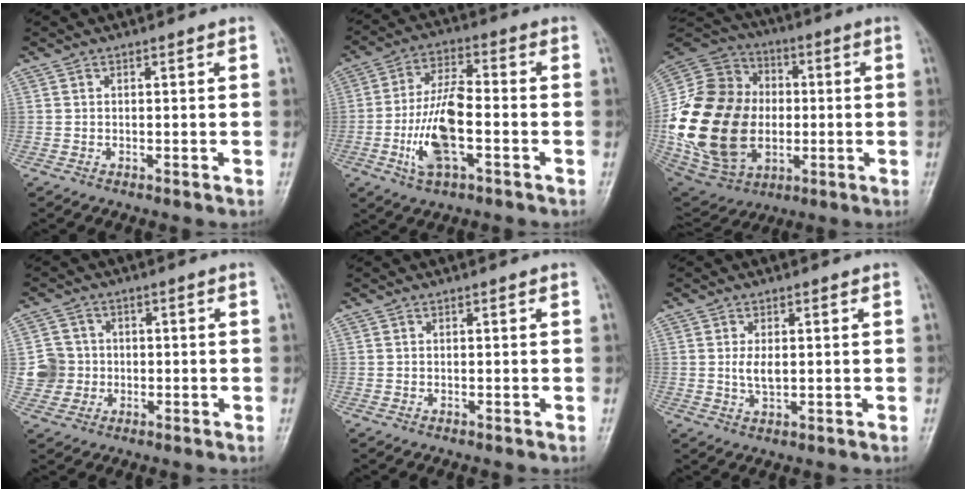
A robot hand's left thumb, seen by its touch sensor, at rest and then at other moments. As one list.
[{"total": 12.1, "force": [-3.2, 5.0, 10.6], "torque": [-0.208, 0.020, -0.061]}, {"total": 28.0, "force": [-1.7, 21.0, 18.4], "torque": [-0.370, 0.013, -0.012]}, {"total": 6.0, "force": [-0.4, 5.8, 1.2], "torque": [0.003, 0.008, -0.011]}, {"total": 0.0}, {"total": 3.1, "force": [0.4, 1.5, 2.6], "torque": [-0.049, -0.007, 0.010]}]